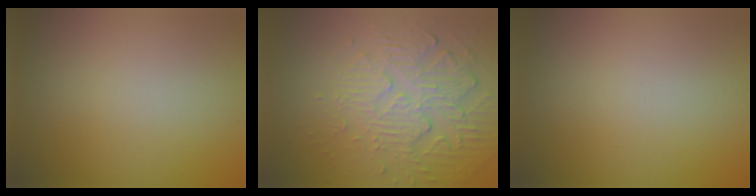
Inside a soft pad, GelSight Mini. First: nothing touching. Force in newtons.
{"total": 6.0, "press": 3.6, "slide": 4.7}
{"total": 0.0}